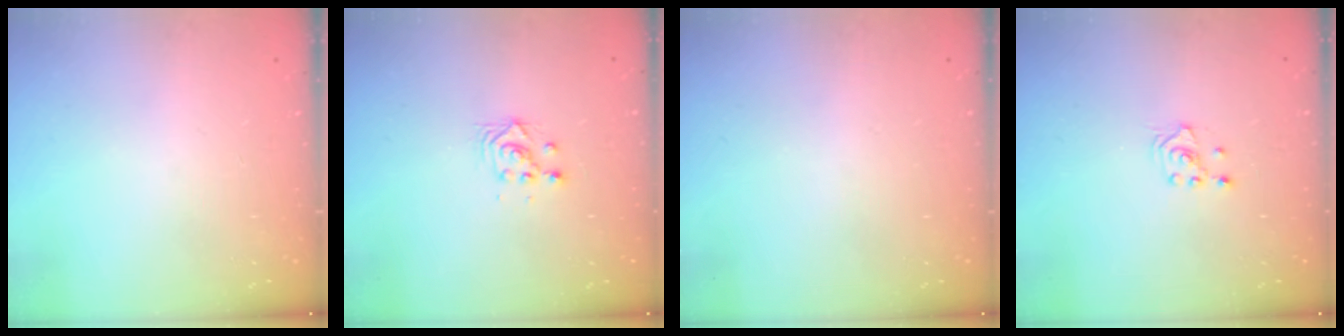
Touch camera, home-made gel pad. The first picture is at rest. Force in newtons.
{"total": 3.0, "press": 3.0, "slide": 0.1}
{"total": 0.0}
{"total": 2.1, "press": 2.1, "slide": 0.1}